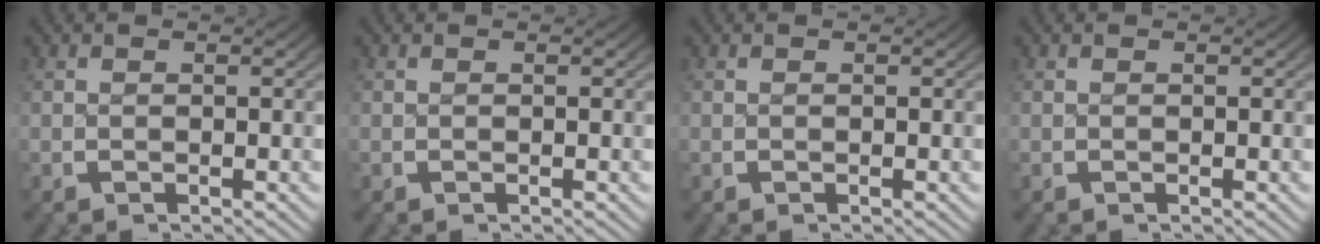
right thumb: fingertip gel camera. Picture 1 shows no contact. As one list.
[{"total": 0.0}, {"total": 0.0}, {"total": 0.0}]